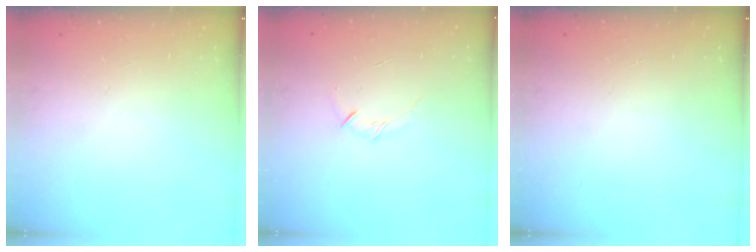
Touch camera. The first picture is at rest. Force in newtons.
{"total": 3.5, "press": 3.4, "slide": 1.0}
{"total": 0.0}